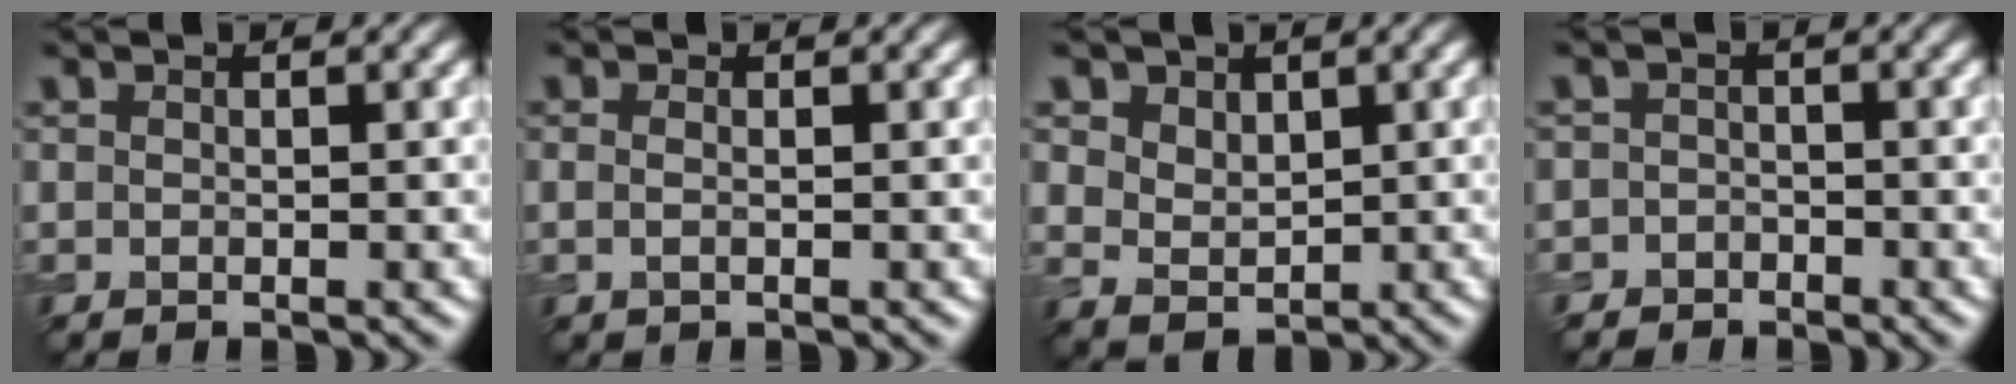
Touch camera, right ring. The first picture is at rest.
{"total": 1.0, "force": [-0.1, 0.4, 0.9], "torque": [-0.020, -0.005, -0.003]}
{"total": 3.7, "force": [1.9, 2.6, 1.8], "torque": [-0.052, 0.000, 0.037]}
{"total": 1.8, "force": [-1.1, 1.4, -0.1], "torque": [0.032, 0.010, -0.028]}